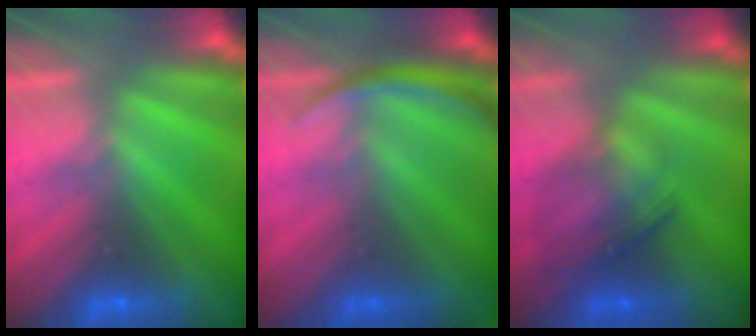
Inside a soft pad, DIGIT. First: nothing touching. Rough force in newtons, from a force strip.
{"total": 2.9}
{"total": 2.0}